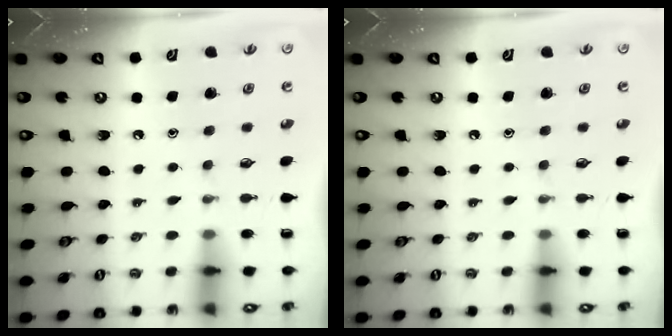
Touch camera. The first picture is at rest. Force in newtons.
{"total": 0.0}